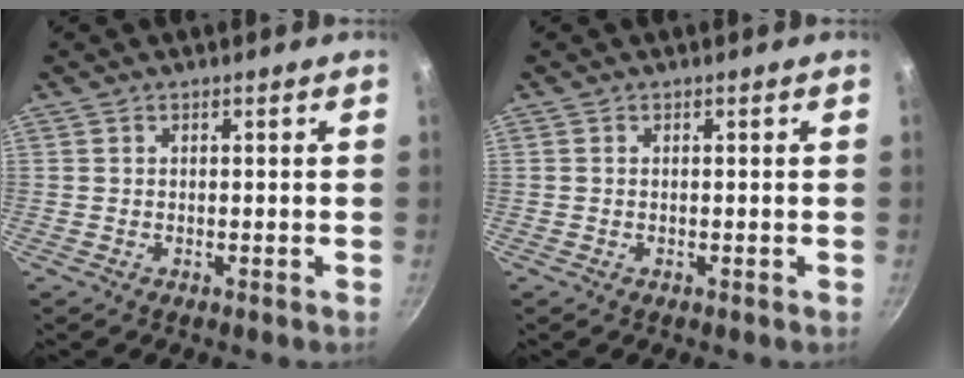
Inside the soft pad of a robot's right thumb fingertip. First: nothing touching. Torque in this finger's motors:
{"motor_torque": [0.16, 0.03, 0.02, -0.08, 0.00]}